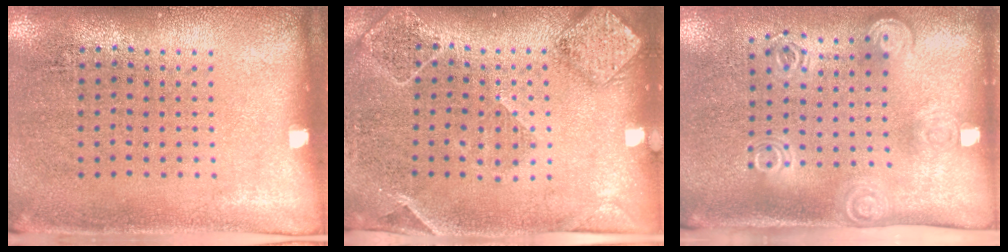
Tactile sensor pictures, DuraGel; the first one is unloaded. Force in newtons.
{"total": 1.8, "press": 1.7, "slide": 0.5}
{"total": 2.0, "press": 1.4, "slide": 1.4}